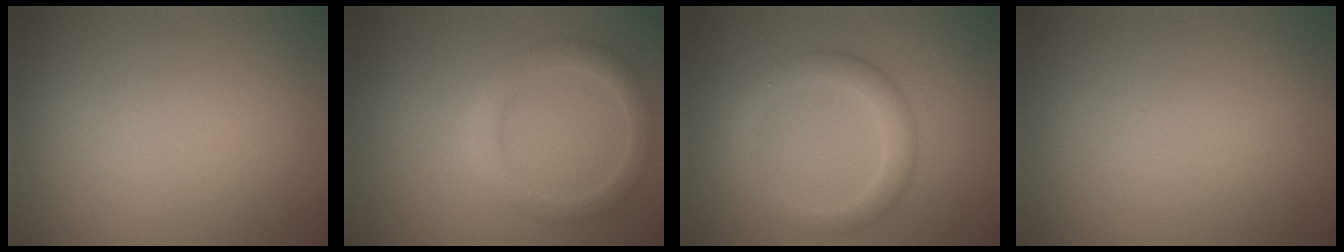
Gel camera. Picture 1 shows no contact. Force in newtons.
{"total": 2.7, "press": 2.7, "slide": 0.2}
{"total": 3.1, "press": 3.1, "slide": 0.2}
{"total": 0.0}